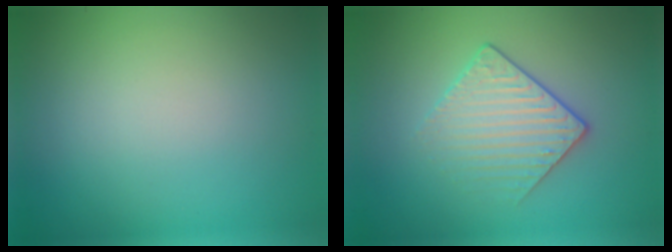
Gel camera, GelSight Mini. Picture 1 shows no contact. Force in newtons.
{"total": 2.4, "press": 2.1, "slide": 1.1}